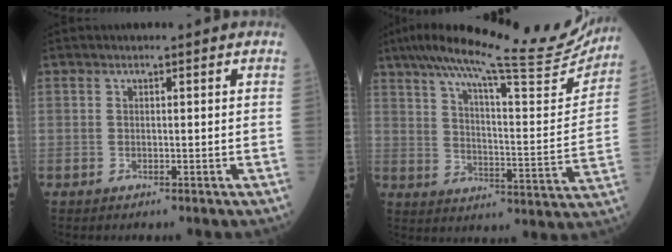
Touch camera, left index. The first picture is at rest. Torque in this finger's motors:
{"motor_torque": [1.00, -1.14, 0.54, 0.14]}